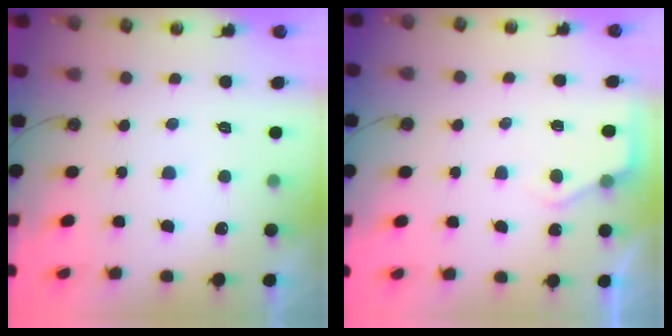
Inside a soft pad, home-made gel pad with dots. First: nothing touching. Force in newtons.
{"total": 3.1, "press": 3.1, "slide": 0.5}